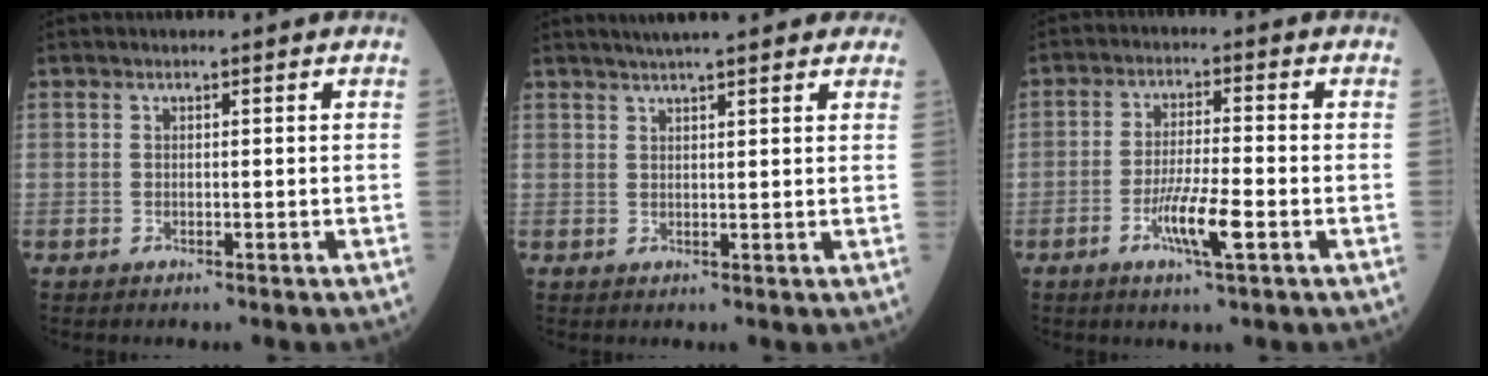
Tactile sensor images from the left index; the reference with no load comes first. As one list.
[{"total": 11.7, "force": [9.7, 1.9, 6.2], "torque": [-0.082, 0.033, 0.120]}, {"total": 6.7, "force": [-2.8, 0.4, 6.0], "torque": [-0.119, -0.008, -0.052]}]